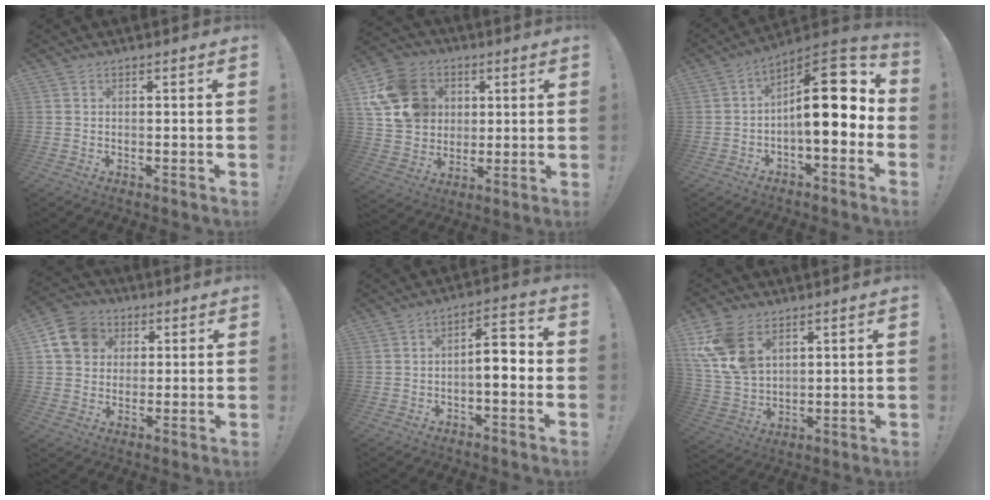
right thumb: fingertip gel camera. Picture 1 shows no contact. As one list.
[{"total": 17.1, "force": [5.1, 14.4, 7.6], "torque": [-0.115, -0.007, 0.116]}, {"total": 17.3, "force": [1.1, 6.6, 16.0], "torque": [-0.230, -0.007, 0.020]}, {"total": 12.1, "force": [3.8, 10.4, 5.1], "torque": [-0.076, 0.001, 0.080]}, {"total": 8.2, "force": [-1.8, 3.2, 7.3], "torque": [-0.108, 0.014, -0.031]}, {"total": 14.8, "force": [7.2, 9.7, 8.4], "torque": [-0.175, -0.029, 0.143]}]